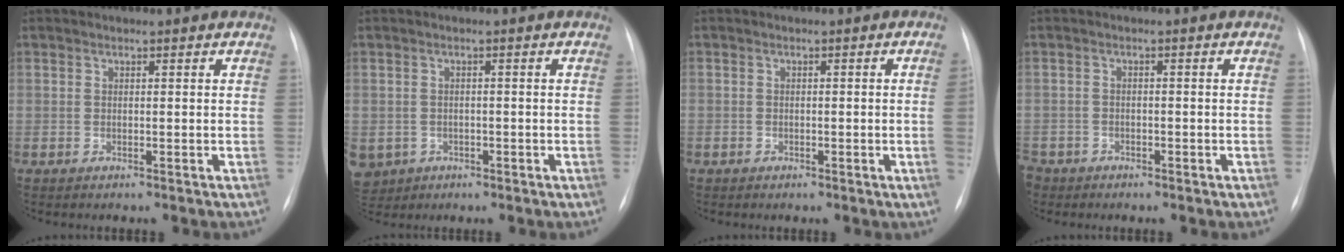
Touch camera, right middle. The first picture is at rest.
{"total": 7.7, "force": [-3.1, 6.7, 2.2], "torque": [-0.073, 0.005, -0.037]}
{"total": 1.9, "force": [-0.4, -0.2, 1.8], "torque": [-0.034, 0.002, -0.006]}
{"total": 4.7, "force": [-3.2, 3.3, 0.8], "torque": [-0.027, 0.000, -0.056]}